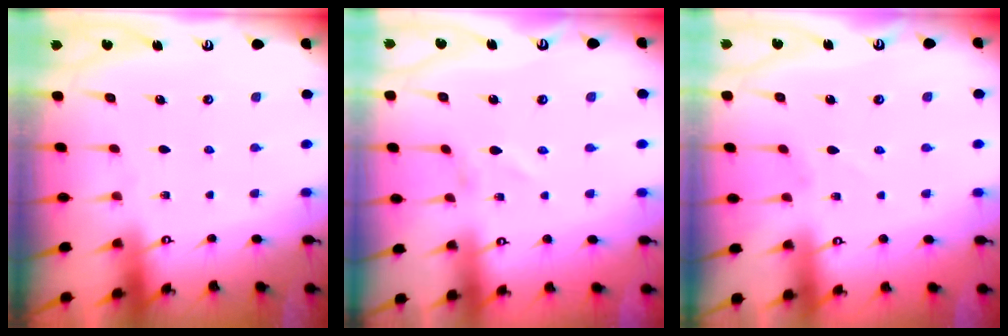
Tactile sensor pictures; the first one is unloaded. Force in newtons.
{"total": 1.3, "press": 1.3, "slide": 0.1}
{"total": 1.2, "press": 1.2, "slide": 0.0}